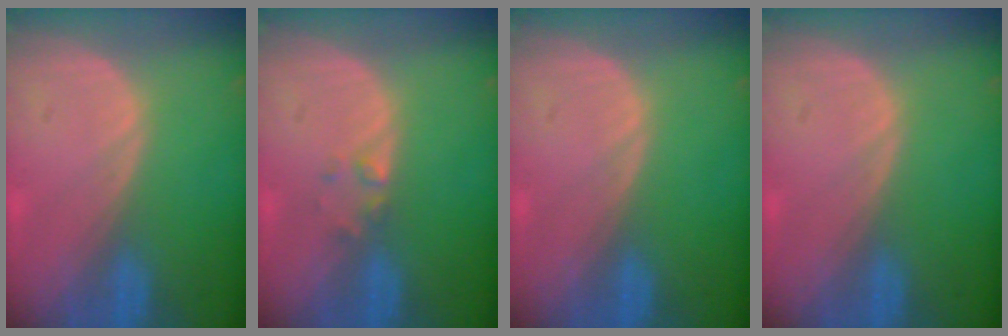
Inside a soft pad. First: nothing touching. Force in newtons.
{"total": 1.4, "press": 1.3, "slide": 0.2}
{"total": 0.0}
{"total": 0.0}